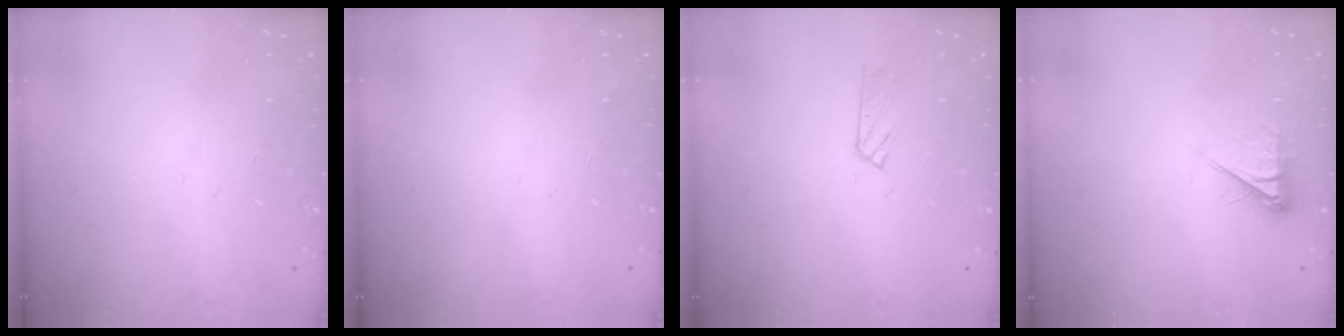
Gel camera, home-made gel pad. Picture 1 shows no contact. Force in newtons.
{"total": 0.0}
{"total": 2.9, "press": 2.8, "slide": 0.3}
{"total": 3.8, "press": 3.7, "slide": 0.7}